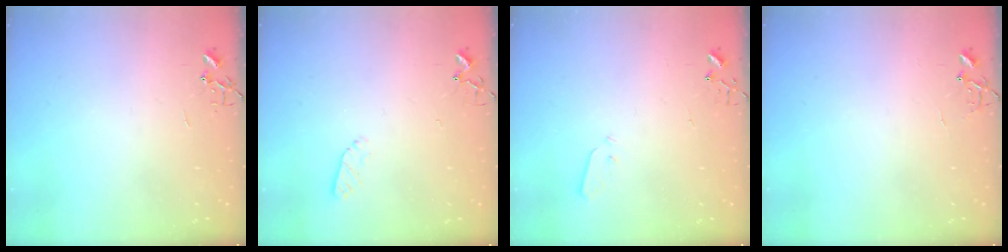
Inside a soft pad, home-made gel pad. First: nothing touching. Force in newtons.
{"total": 3.5, "press": 3.4, "slide": 0.5}
{"total": 2.8, "press": 2.7, "slide": 0.4}
{"total": 5.8, "press": 5.8, "slide": 0.5}